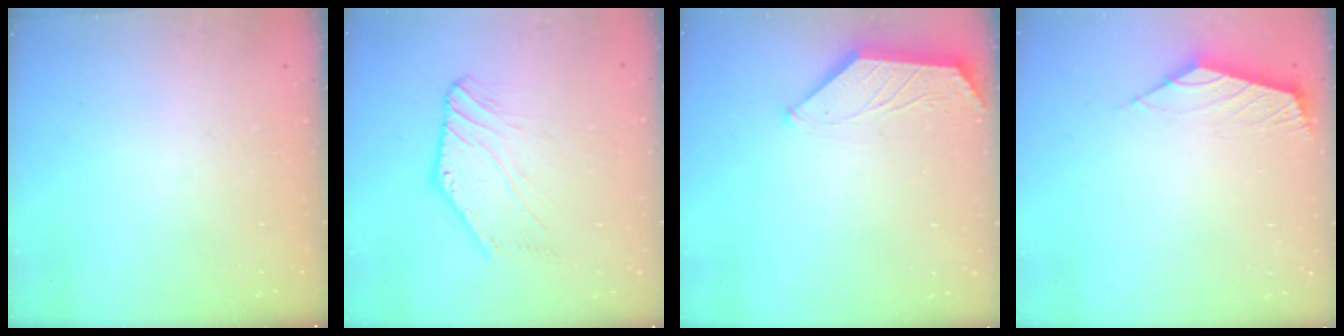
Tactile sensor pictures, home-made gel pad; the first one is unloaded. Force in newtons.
{"total": 5.4, "press": 5.3, "slide": 0.9}
{"total": 1.7, "press": 1.6, "slide": 0.3}
{"total": 2.5, "press": 2.4, "slide": 0.7}